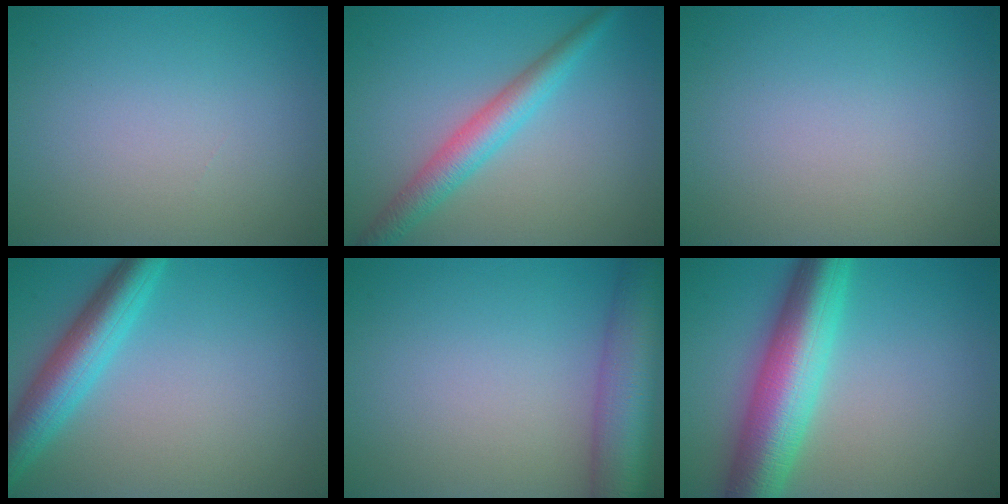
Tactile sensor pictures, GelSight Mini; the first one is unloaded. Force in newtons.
{"total": 3.9, "press": 3.9, "slide": 0.2}
{"total": 0.0}
{"total": 5.3, "press": 5.3, "slide": 0.2}
{"total": 8.5, "press": 8.5, "slide": 0.5}
{"total": 9.3, "press": 9.3, "slide": 0.1}